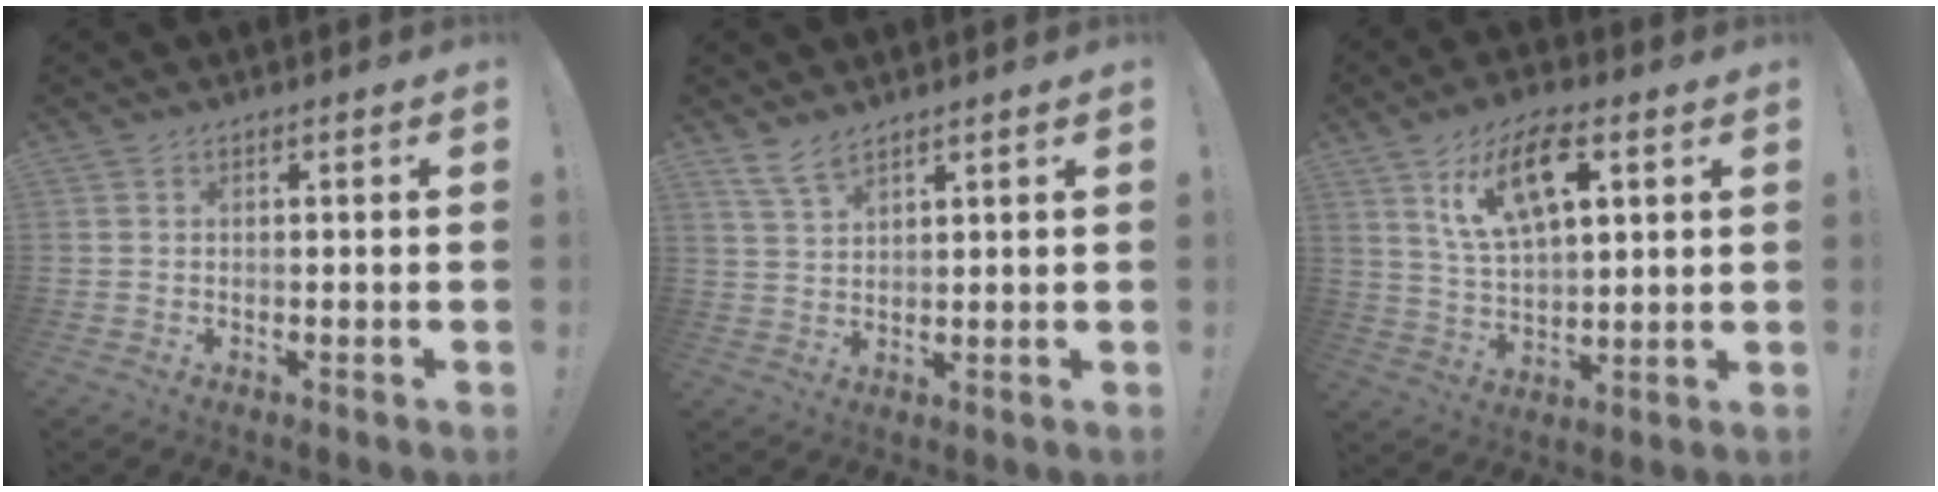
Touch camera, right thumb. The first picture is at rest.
{"total": 5.1, "force": [4.3, 1.6, 2.3], "torque": [-0.049, -0.019, 0.082]}
{"total": 14.2, "force": [6.9, 6.5, 10.5], "torque": [-0.186, -0.011, 0.122]}